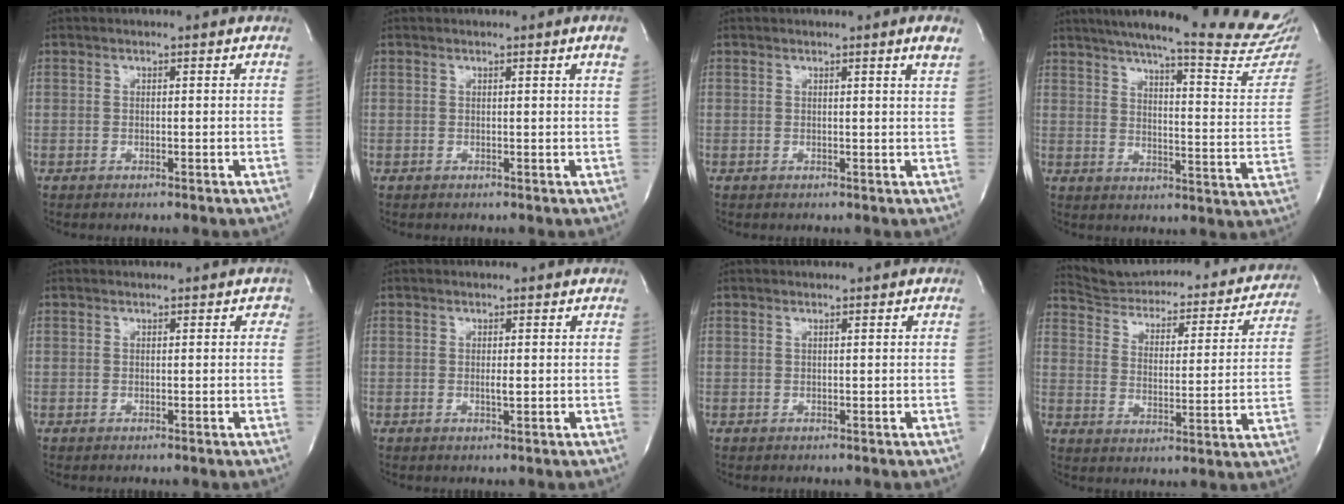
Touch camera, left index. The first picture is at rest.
{"total": 1.3, "force": [0.9, -0.4, 0.9], "torque": [-0.019, -0.007, 0.009]}
{"total": 1.8, "force": [1.2, -0.6, 1.2], "torque": [-0.023, -0.012, 0.013]}
{"total": 27.4, "force": [24.1, 0.9, 13.0], "torque": [-0.195, -0.085, 0.293]}
{"total": 0.8, "force": [0.3, 0.7, 0.2], "torque": [0.011, 0.009, 0.000]}
{"total": 1.0, "force": [0.0, 0.1, 1.0], "torque": [-0.021, -0.001, 0.000]}
{"total": 0.0}
{"total": 22.3, "force": [20.6, 5.9, 6.0], "torque": [-0.075, -0.041, 0.259]}